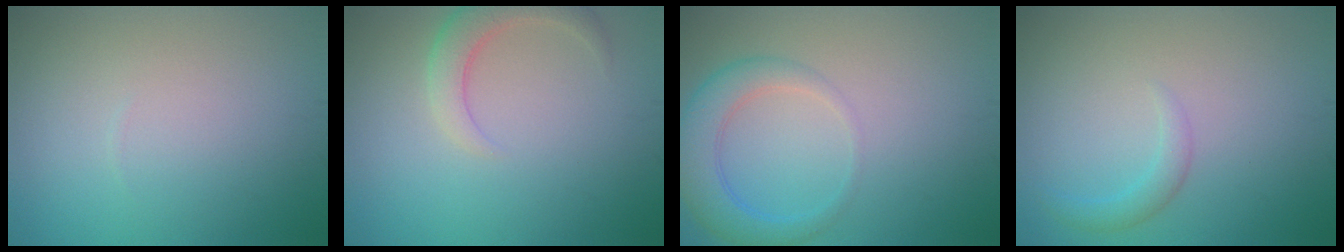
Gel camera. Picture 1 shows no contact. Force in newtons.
{"total": 3.0, "press": 3.0, "slide": 0.3}
{"total": 4.0, "press": 3.9, "slide": 0.3}
{"total": 1.5, "press": 1.5, "slide": 0.0}